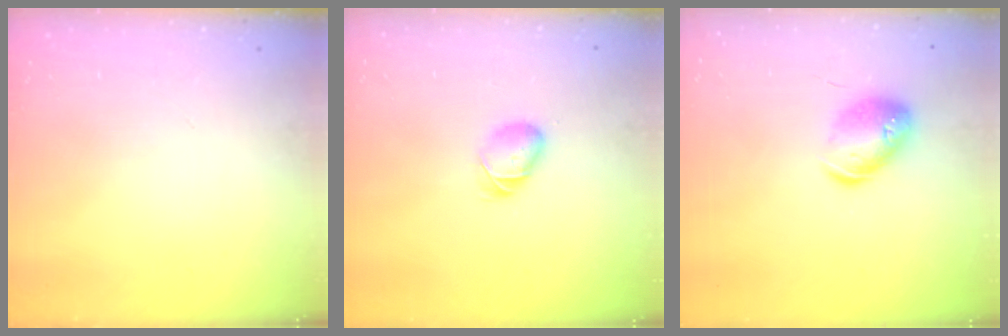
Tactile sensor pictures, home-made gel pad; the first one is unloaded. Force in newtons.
{"total": 5.6, "press": 5.6, "slide": 0.9}
{"total": 12.4, "press": 12.3, "slide": 1.1}